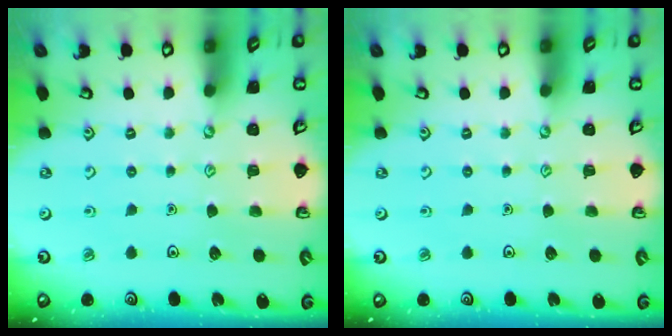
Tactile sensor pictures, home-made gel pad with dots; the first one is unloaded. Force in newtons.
{"total": 0.0}